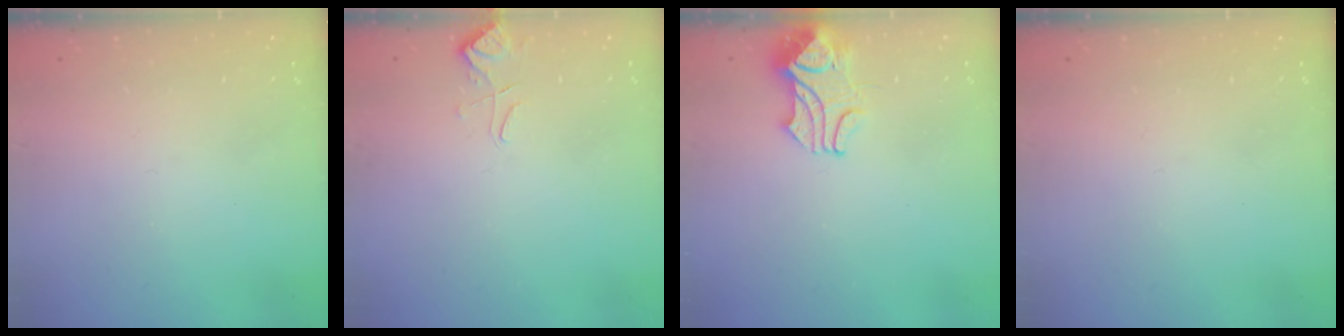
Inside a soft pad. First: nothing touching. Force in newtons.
{"total": 3.0, "press": 2.9, "slide": 0.6}
{"total": 2.1, "press": 2.0, "slide": 0.7}
{"total": 0.0}